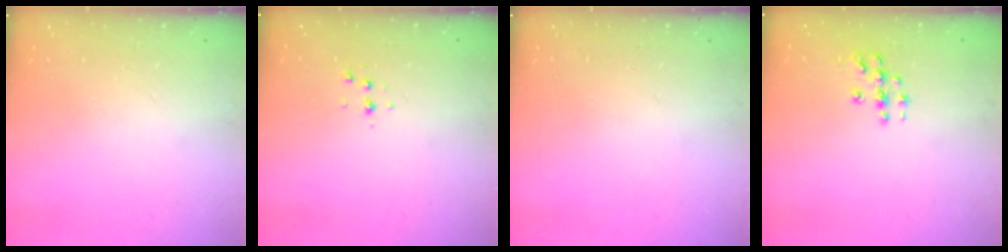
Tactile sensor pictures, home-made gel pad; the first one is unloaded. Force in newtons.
{"total": 3.6, "press": 3.1, "slide": 1.7}
{"total": 0.0}
{"total": 5.4, "press": 5.4, "slide": 0.5}